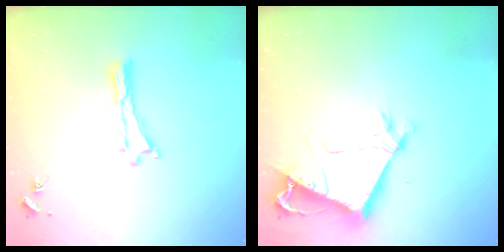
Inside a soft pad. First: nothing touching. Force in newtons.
{"total": 7.4, "press": 7.4, "slide": 0.7}